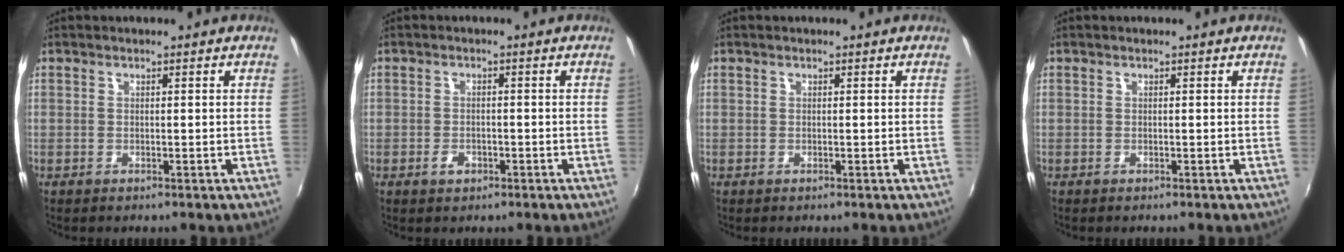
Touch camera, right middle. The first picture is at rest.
{"total": 1.6, "force": [-0.7, 1.1, 1.0], "torque": [-0.019, -0.001, -0.014]}
{"total": 0.0}
{"total": 0.0}